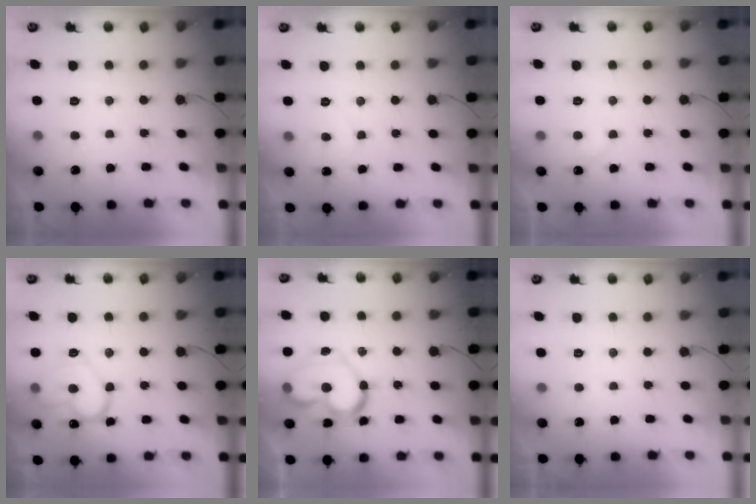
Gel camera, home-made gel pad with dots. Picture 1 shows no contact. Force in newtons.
{"total": 4.8, "press": 4.8, "slide": 0.5}
{"total": 5.0, "press": 5.0, "slide": 0.4}
{"total": 13.9, "press": 13.9, "slide": 1.4}
{"total": 16.8, "press": 16.7, "slide": 1.4}
{"total": 1.8, "press": 1.8, "slide": 0.1}